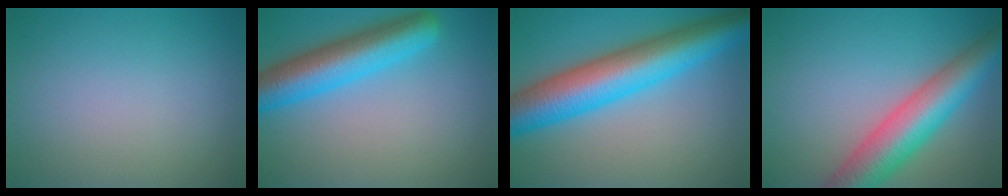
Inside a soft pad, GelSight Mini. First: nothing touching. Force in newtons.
{"total": 7.1, "press": 7.1, "slide": 0.3}
{"total": 10.6, "press": 10.6, "slide": 0.1}
{"total": 8.4, "press": 8.4, "slide": 0.4}